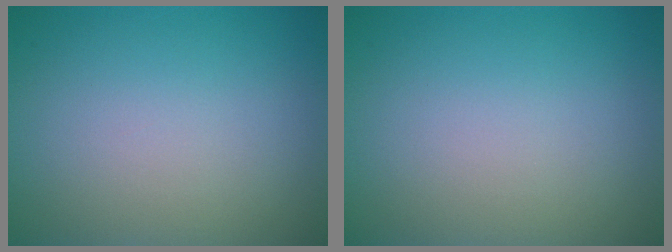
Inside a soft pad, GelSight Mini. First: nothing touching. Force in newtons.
{"total": 0.0}